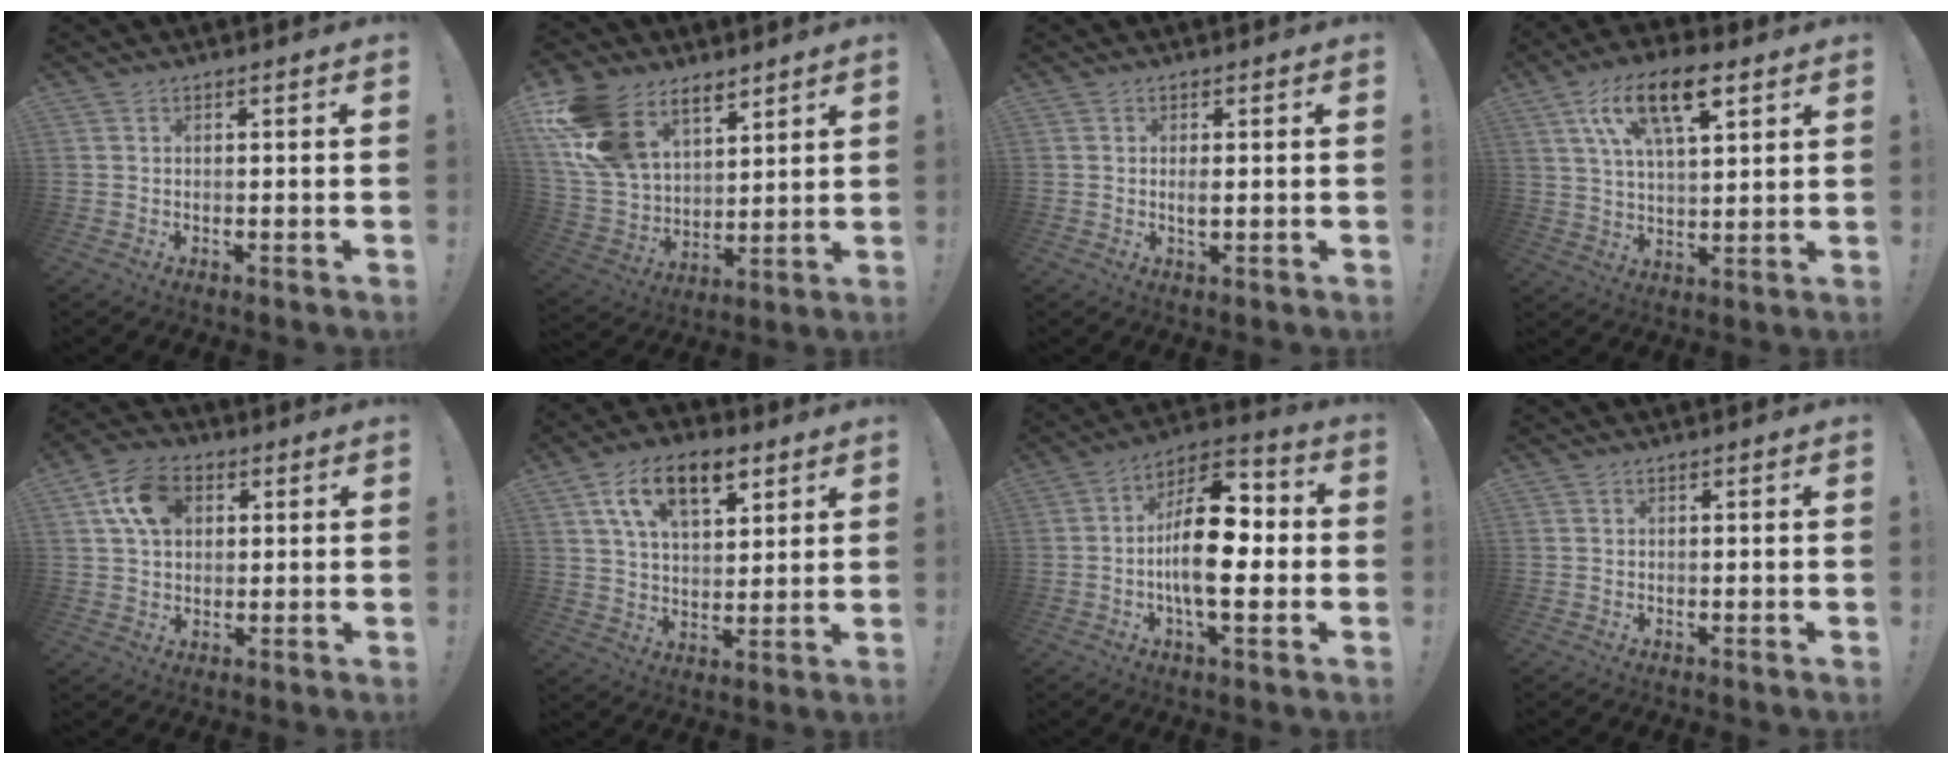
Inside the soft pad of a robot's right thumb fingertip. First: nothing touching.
{"total": 18.7, "force": [10.8, 11.8, 9.7], "torque": [-0.189, -0.060, 0.206]}
{"total": 1.8, "force": [0.0, 0.4, 1.8], "torque": [-0.022, -0.006, -0.003]}
{"total": 15.9, "force": [7.9, 7.0, 12.0], "torque": [-0.197, -0.015, 0.134]}
{"total": 11.8, "force": [4.0, 8.3, 7.4], "torque": [-0.120, 0.007, 0.080]}
{"total": 14.7, "force": [7.2, 8.1, 10.0], "torque": [-0.157, -0.013, 0.129]}
{"total": 18.5, "force": [-2.0, 8.6, 16.2], "torque": [-0.267, 0.015, -0.037]}
{"total": 0.0}